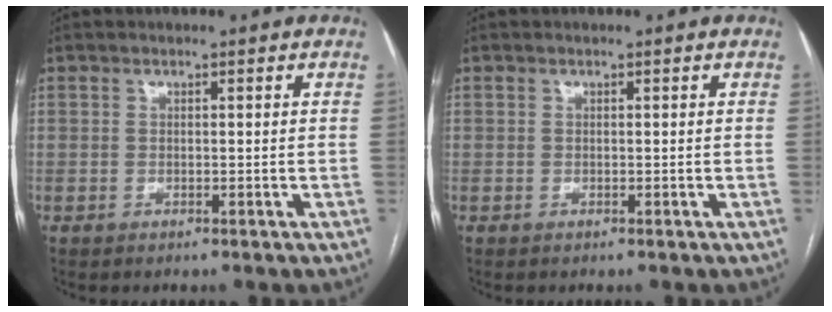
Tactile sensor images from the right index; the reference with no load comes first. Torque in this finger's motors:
{"motor_torque": [0.00, 0.00, 0.00, 0.00]}